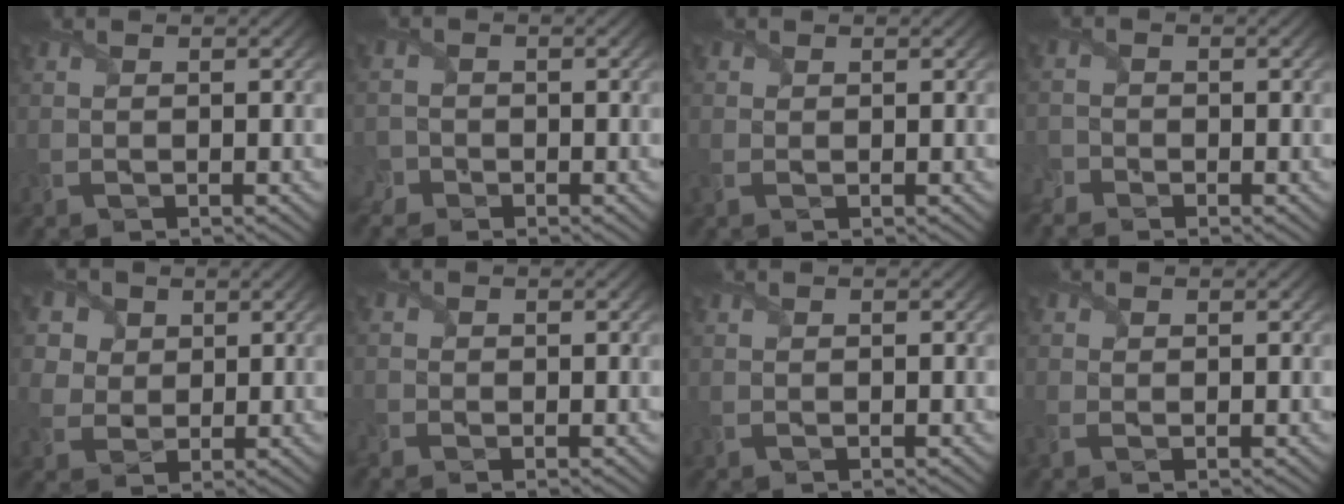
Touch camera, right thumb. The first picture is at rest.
{"total": 2.4, "force": [-2.0, 1.4, 0.3], "torque": [-0.012, -0.005, -0.048]}
{"total": 1.6, "force": [0.1, 1.4, 0.8], "torque": [-0.023, -0.003, 0.001]}
{"total": 2.4, "force": [-2.1, 1.0, 0.4], "torque": [-0.017, -0.009, -0.055]}
{"total": 7.5, "force": [4.0, 5.8, 2.5], "torque": [-0.117, 0.005, 0.070]}
{"total": 1.6, "force": [-1.1, 1.2, 0.3], "torque": [-0.010, -0.011, -0.027]}
{"total": 0.0}
{"total": 2.0, "force": [-0.4, 1.6, 1.1], "torque": [-0.036, -0.006, -0.014]}